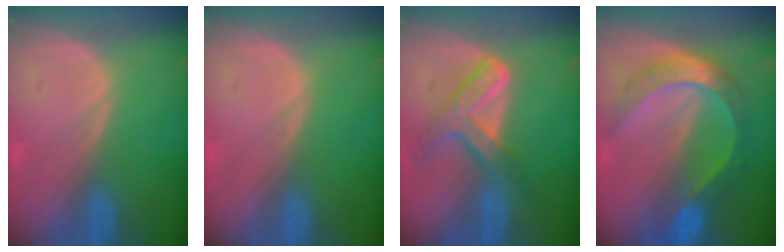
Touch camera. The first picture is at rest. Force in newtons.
{"total": 0.0}
{"total": 7.3, "press": 6.1, "slide": 4.0}
{"total": 8.3, "press": 8.3, "slide": 0.9}